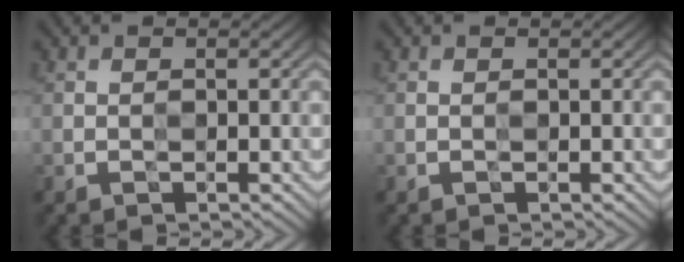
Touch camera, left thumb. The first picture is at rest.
{"total": 0.0}